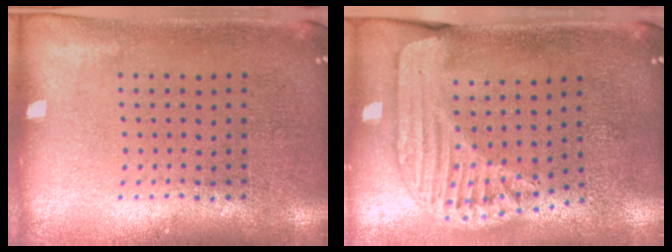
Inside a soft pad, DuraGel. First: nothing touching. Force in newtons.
{"total": 1.6, "press": 1.5, "slide": 0.4}